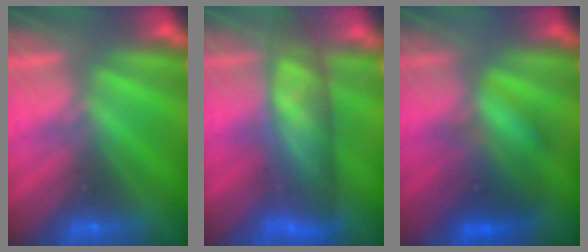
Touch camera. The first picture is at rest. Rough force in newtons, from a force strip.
{"total": 7.7}
{"total": 3.6}